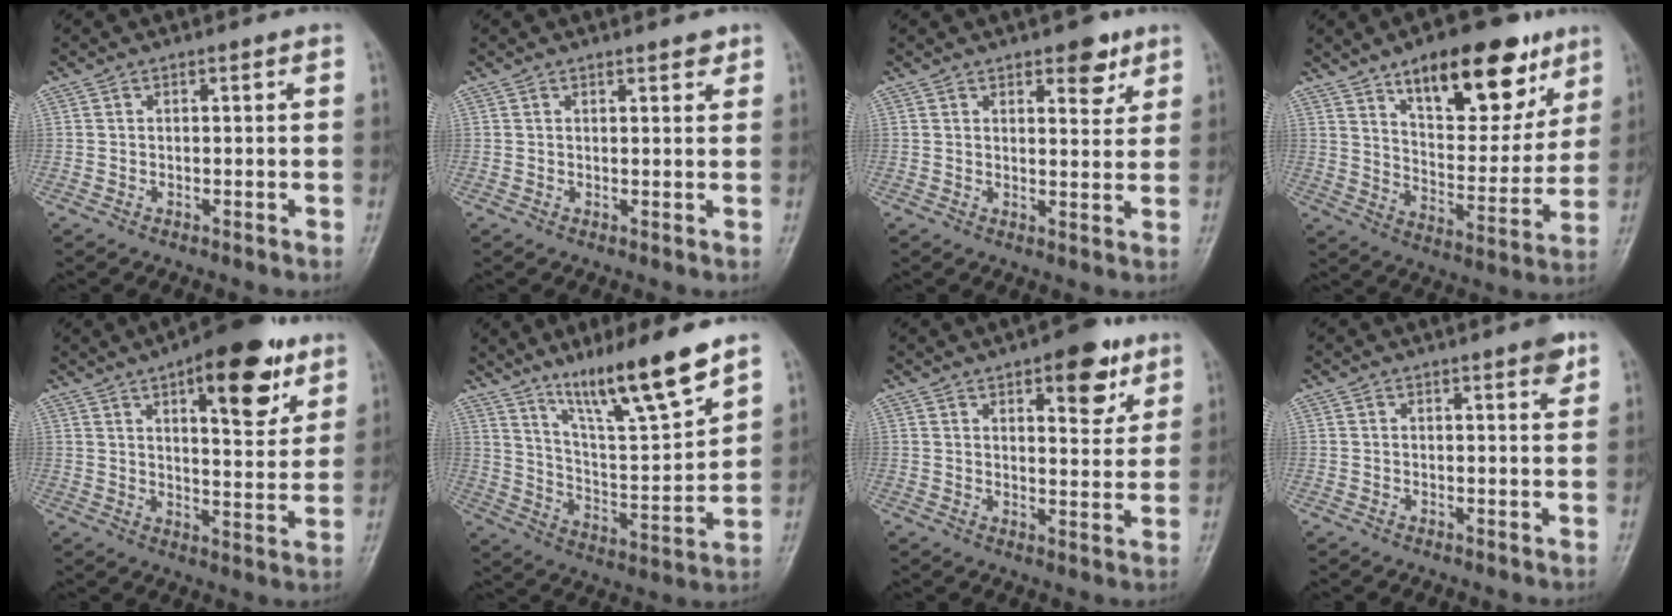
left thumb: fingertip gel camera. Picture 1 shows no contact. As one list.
[{"total": 1.9, "force": [1.4, 0.7, 1.1], "torque": [-0.007, -0.007, 0.017]}, {"total": 5.7, "force": [3.4, 2.7, 3.7], "torque": [-0.025, -0.018, 0.043]}, {"total": 21.3, "force": [12.4, 9.1, 14.8], "torque": [-0.166, -0.051, 0.196]}, {"total": 16.6, "force": [8.9, 6.4, 12.4], "torque": [-0.133, -0.034, 0.125]}, {"total": 16.8, "force": [11.8, 2.1, 11.7], "torque": [-0.182, -0.070, 0.213]}, {"total": 10.1, "force": [5.6, 4.3, 7.3], "torque": [-0.068, -0.026, 0.075]}, {"total": 2.7, "force": [1.7, 0.6, 2.0], "torque": [-0.021, -0.008, 0.019]}]